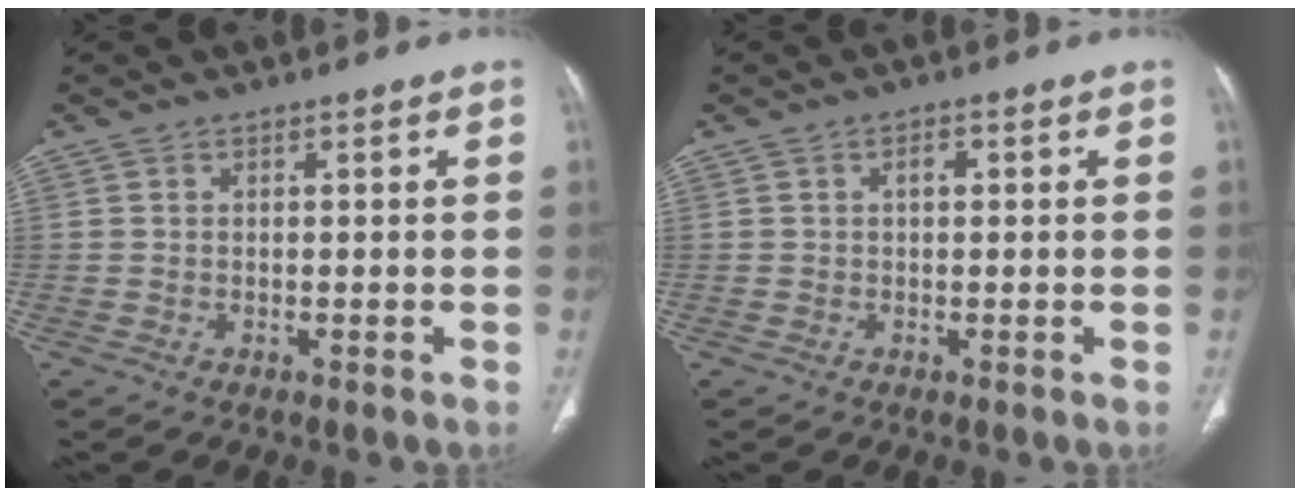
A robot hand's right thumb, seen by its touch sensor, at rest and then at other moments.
{"total": 1.4, "force": [0.2, 0.8, 1.1], "torque": [-0.016, 0.005, 0.003]}